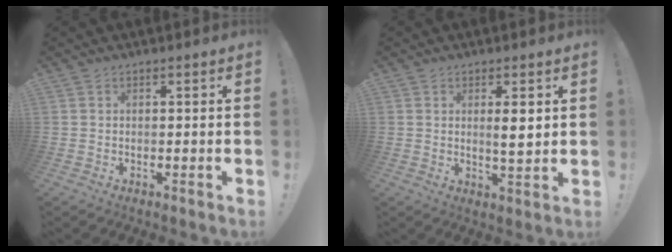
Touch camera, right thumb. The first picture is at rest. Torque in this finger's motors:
{"motor_torque": [0.11, 0.12, 0.52, 0.09, 0.00]}